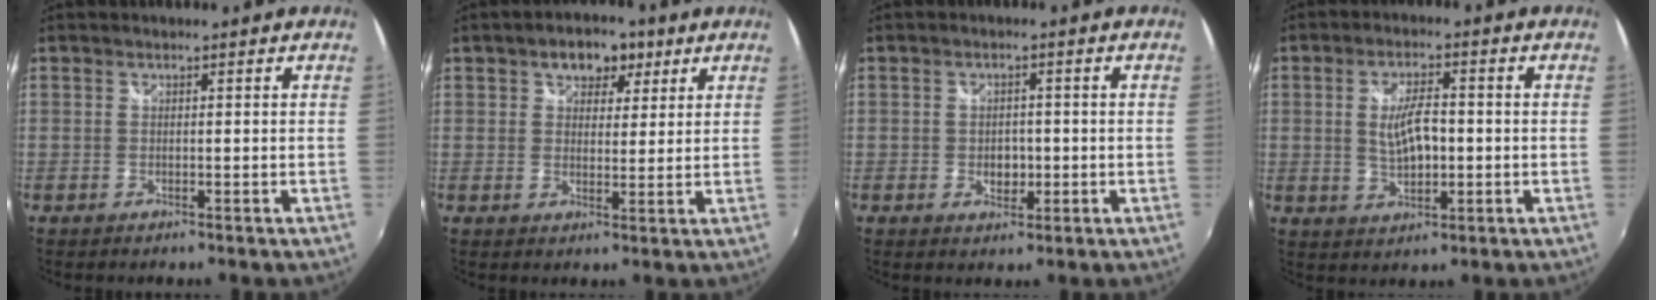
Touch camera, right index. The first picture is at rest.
{"total": 6.6, "force": [3.4, 4.4, 3.5], "torque": [-0.051, 0.016, 0.048]}
{"total": 3.4, "force": [-0.7, 2.6, 2.1], "torque": [-0.035, 0.000, -0.009]}
{"total": 6.8, "force": [-0.1, 2.9, 6.1], "torque": [-0.115, 0.001, 0.004]}